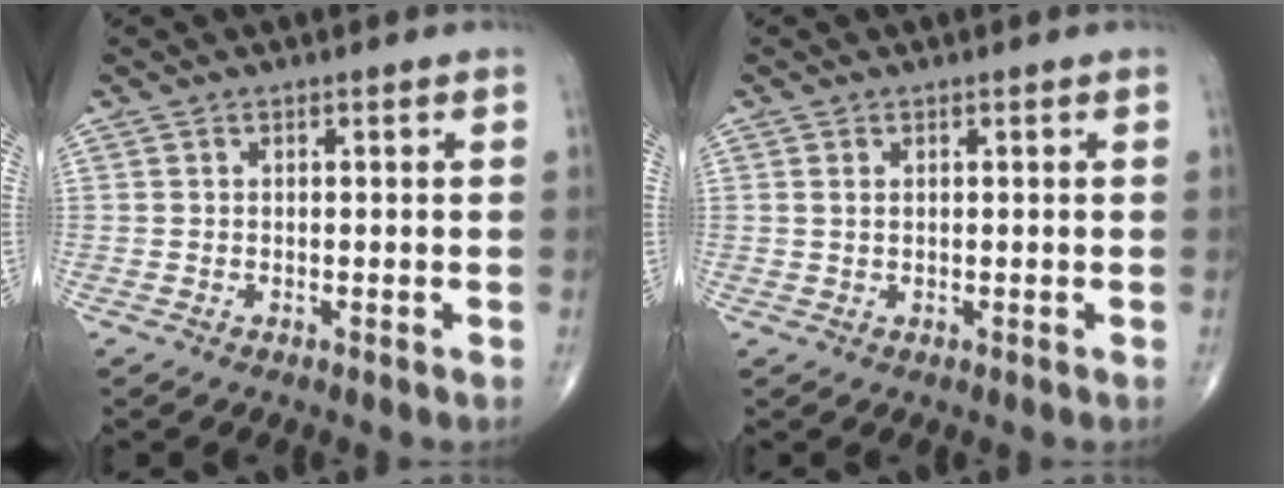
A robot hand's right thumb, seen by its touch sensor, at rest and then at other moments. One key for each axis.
{"total": 0.8, "fx": 0.4, "fy": 0.4, "fz": 0.6, "tx": -0.015, "ty": 0.002, "tz": 0.009}